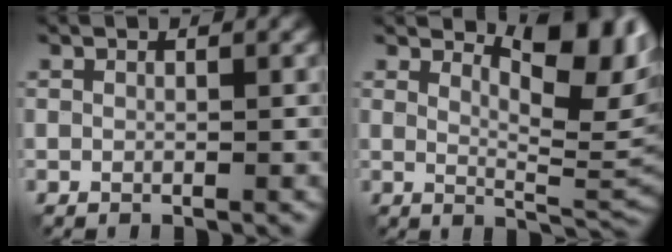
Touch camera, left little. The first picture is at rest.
{"total": 6.2, "force": [3.2, 2.0, 4.9], "torque": [-0.069, -0.010, 0.050]}